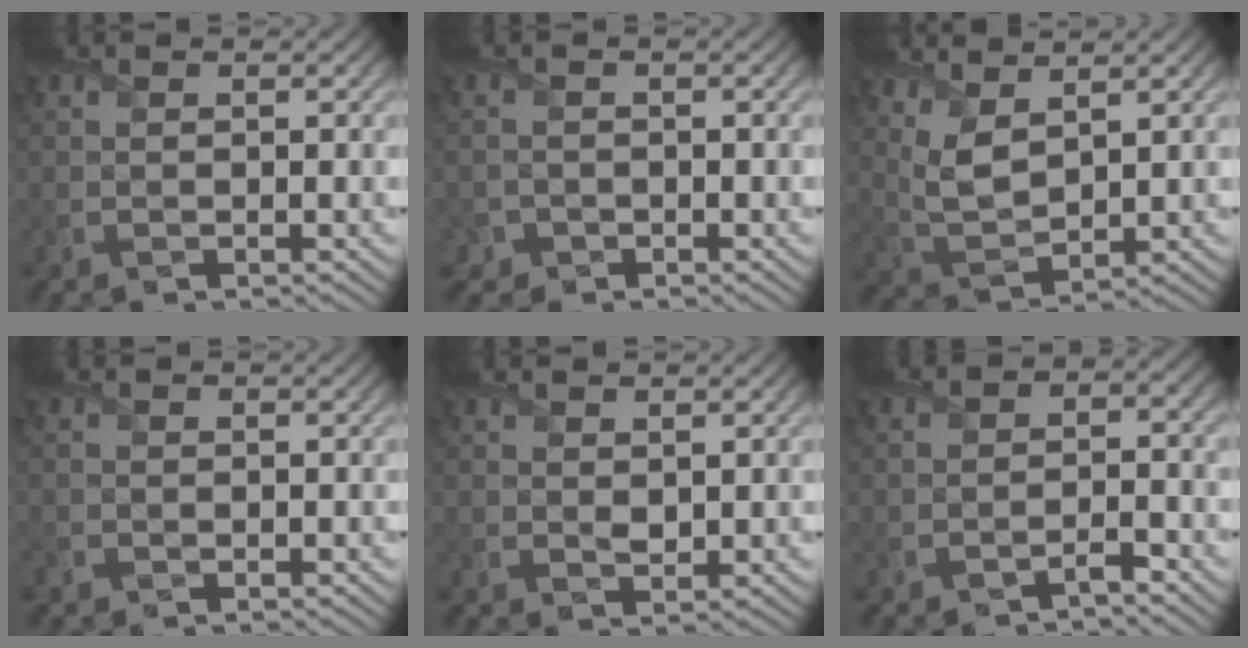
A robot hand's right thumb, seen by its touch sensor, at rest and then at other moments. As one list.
[{"total": 1.7, "force": [-1.0, 1.4, 0.2], "torque": [0.002, -0.004, -0.023]}, {"total": 5.9, "force": [3.8, 2.5, 3.8], "torque": [-0.100, 0.001, 0.084]}, {"total": 0.8, "force": [-0.5, 0.6, 0.1], "torque": [-0.003, -0.006, -0.009]}, {"total": 1.4, "force": [0.5, 0.9, 0.9], "torque": [-0.018, -0.005, 0.013]}, {"total": 2.5, "force": [-1.9, 0.7, 1.5], "torque": [-0.024, 0.005, -0.037]}]